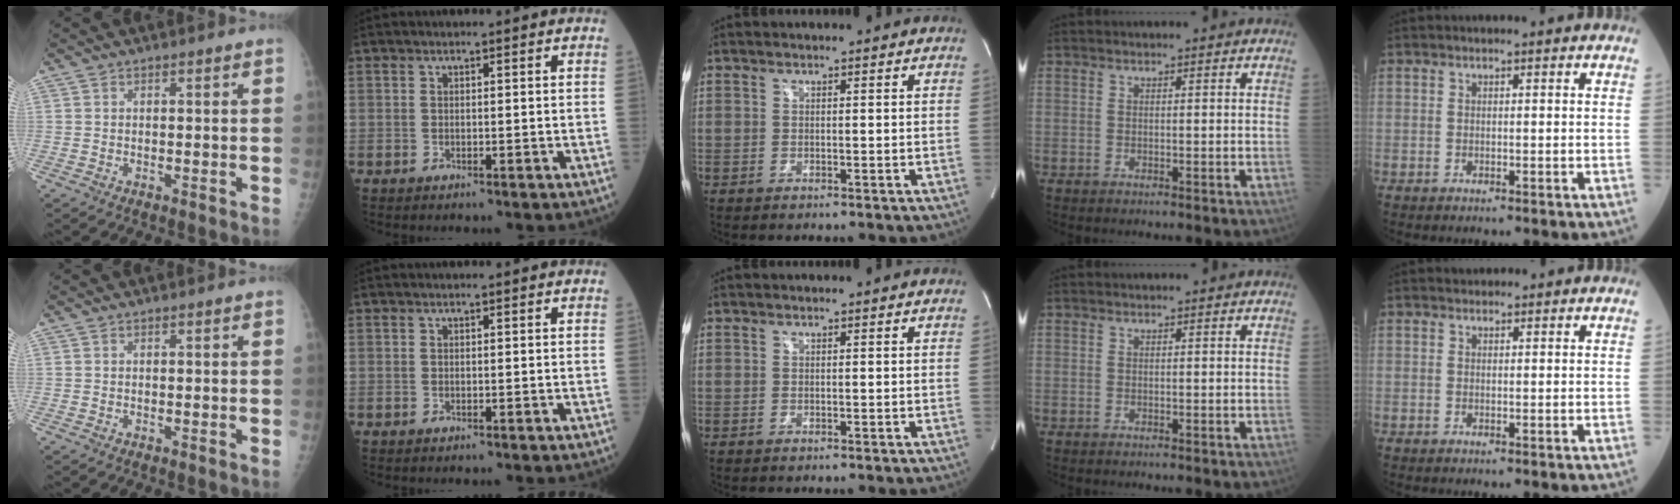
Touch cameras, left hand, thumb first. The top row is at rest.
{"little": {"total": 0.9, "force": [0.8, 0.4, 0.0], "torque": [-0.005, 0.006, 0.011]}}